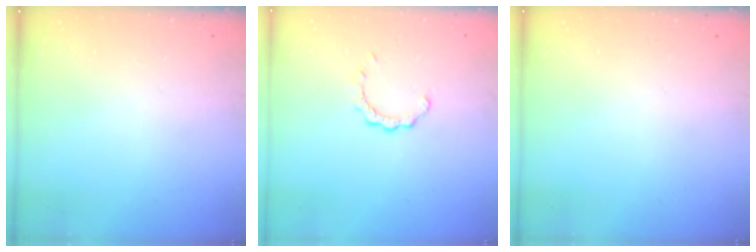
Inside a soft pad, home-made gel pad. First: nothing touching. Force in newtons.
{"total": 2.9, "press": 2.8, "slide": 0.4}
{"total": 0.0}